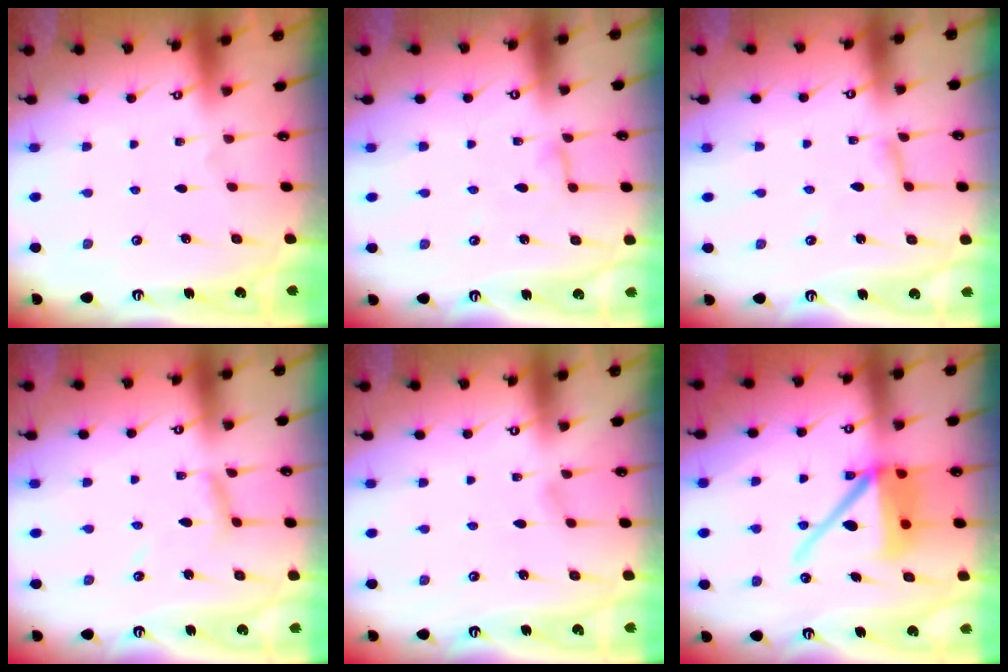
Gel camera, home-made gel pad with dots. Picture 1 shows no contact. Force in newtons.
{"total": 3.6, "press": 3.6, "slide": 0.4}
{"total": 3.3, "press": 3.3, "slide": 0.3}
{"total": 6.5, "press": 6.5, "slide": 0.4}
{"total": 2.4, "press": 2.4, "slide": 0.3}
{"total": 15.9, "press": 15.7, "slide": 2.0}